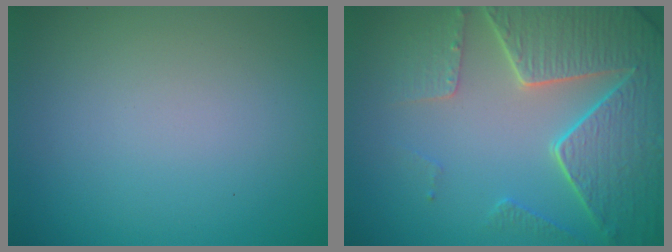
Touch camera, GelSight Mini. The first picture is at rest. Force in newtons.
{"total": 7.9, "press": 6.0, "slide": 5.1}